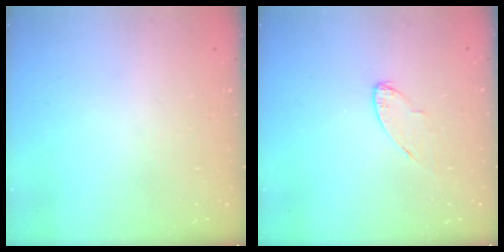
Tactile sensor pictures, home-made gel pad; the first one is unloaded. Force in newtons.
{"total": 3.9, "press": 3.9, "slide": 0.4}